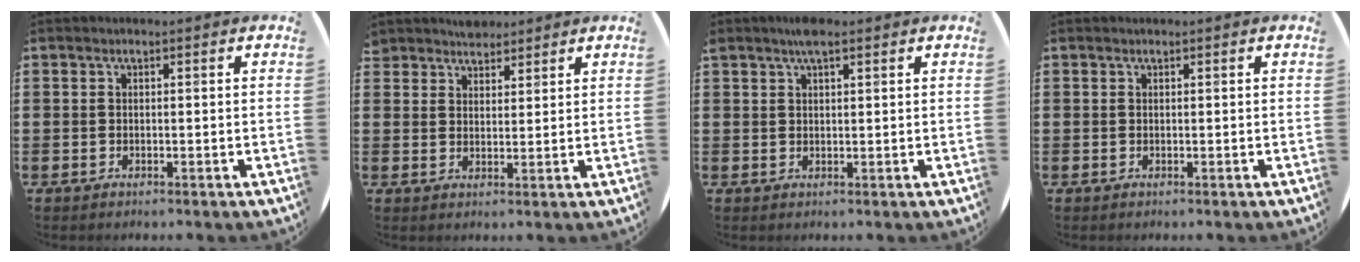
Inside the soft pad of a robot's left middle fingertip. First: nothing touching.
{"total": 3.0, "force": [2.8, 0.8, -0.3], "torque": [-0.003, -0.002, 0.056]}
{"total": 2.7, "force": [2.1, 0.7, 1.5], "torque": [-0.025, 0.002, 0.036]}
{"total": 0.0}